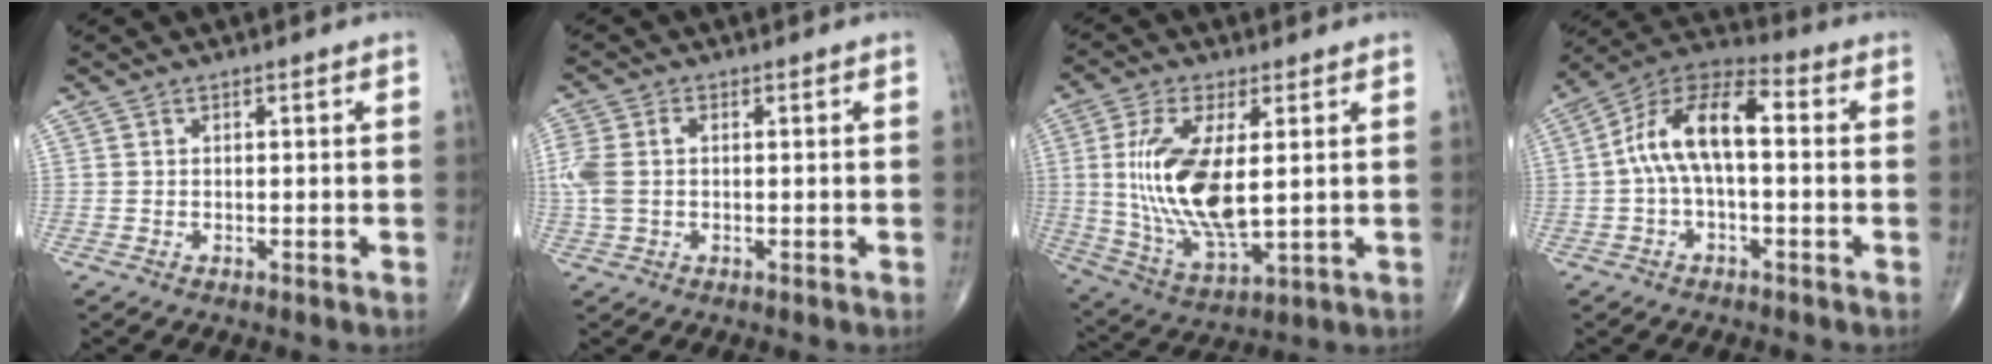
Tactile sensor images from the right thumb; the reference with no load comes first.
{"total": 6.2, "force": [0.2, 4.0, 4.8], "torque": [-0.138, 0.018, 0.005]}
{"total": 16.6, "force": [1.7, 6.9, 15.1], "torque": [-0.306, -0.022, 0.043]}
{"total": 12.6, "force": [0.3, 5.9, 11.2], "torque": [-0.206, 0.048, -0.006]}